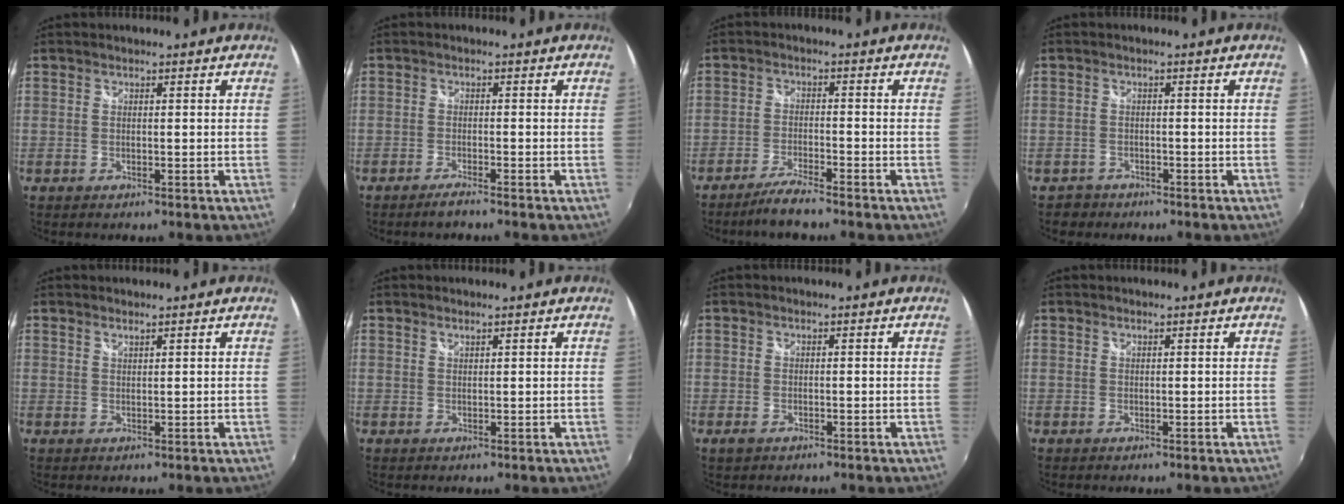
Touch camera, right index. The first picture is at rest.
{"total": 2.1, "force": [-1.8, 0.0, 1.0], "torque": [-0.031, -0.005, -0.039]}
{"total": 5.0, "force": [-4.3, 0.3, 2.6], "torque": [-0.073, -0.006, -0.083]}
{"total": 2.4, "force": [-1.7, 1.6, -0.1], "torque": [-0.006, 0.003, -0.028]}
{"total": 0.9, "force": [0.8, 0.0, 0.2], "torque": [-0.003, 0.000, 0.015]}
{"total": 0.6, "force": [0.6, 0.0, 0.1], "torque": [-0.001, 0.000, 0.011]}
{"total": 1.3, "force": [-0.8, 0.9, 0.7], "torque": [-0.014, -0.005, -0.015]}
{"total": 0.0}